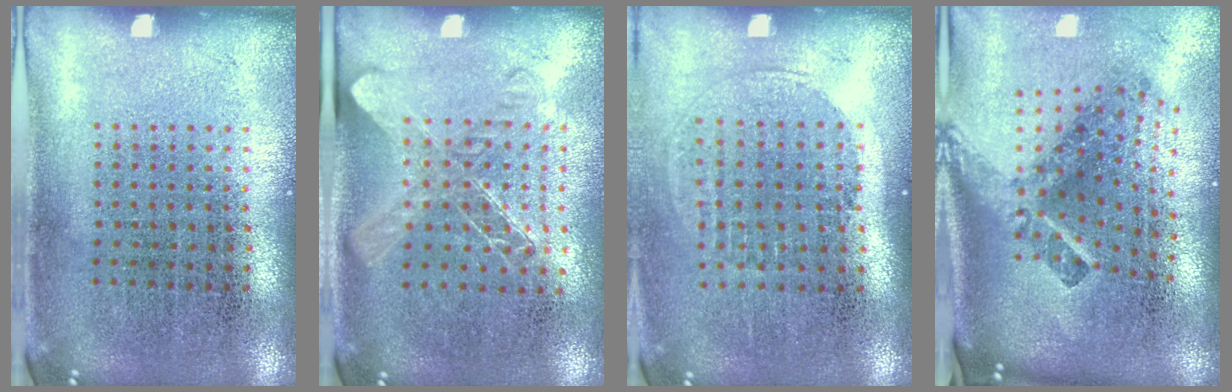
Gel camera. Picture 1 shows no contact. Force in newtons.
{"total": 1.5, "press": 1.3, "slide": 0.6}
{"total": 1.3, "press": 1.2, "slide": 0.6}
{"total": 2.9, "press": 1.7, "slide": 2.3}